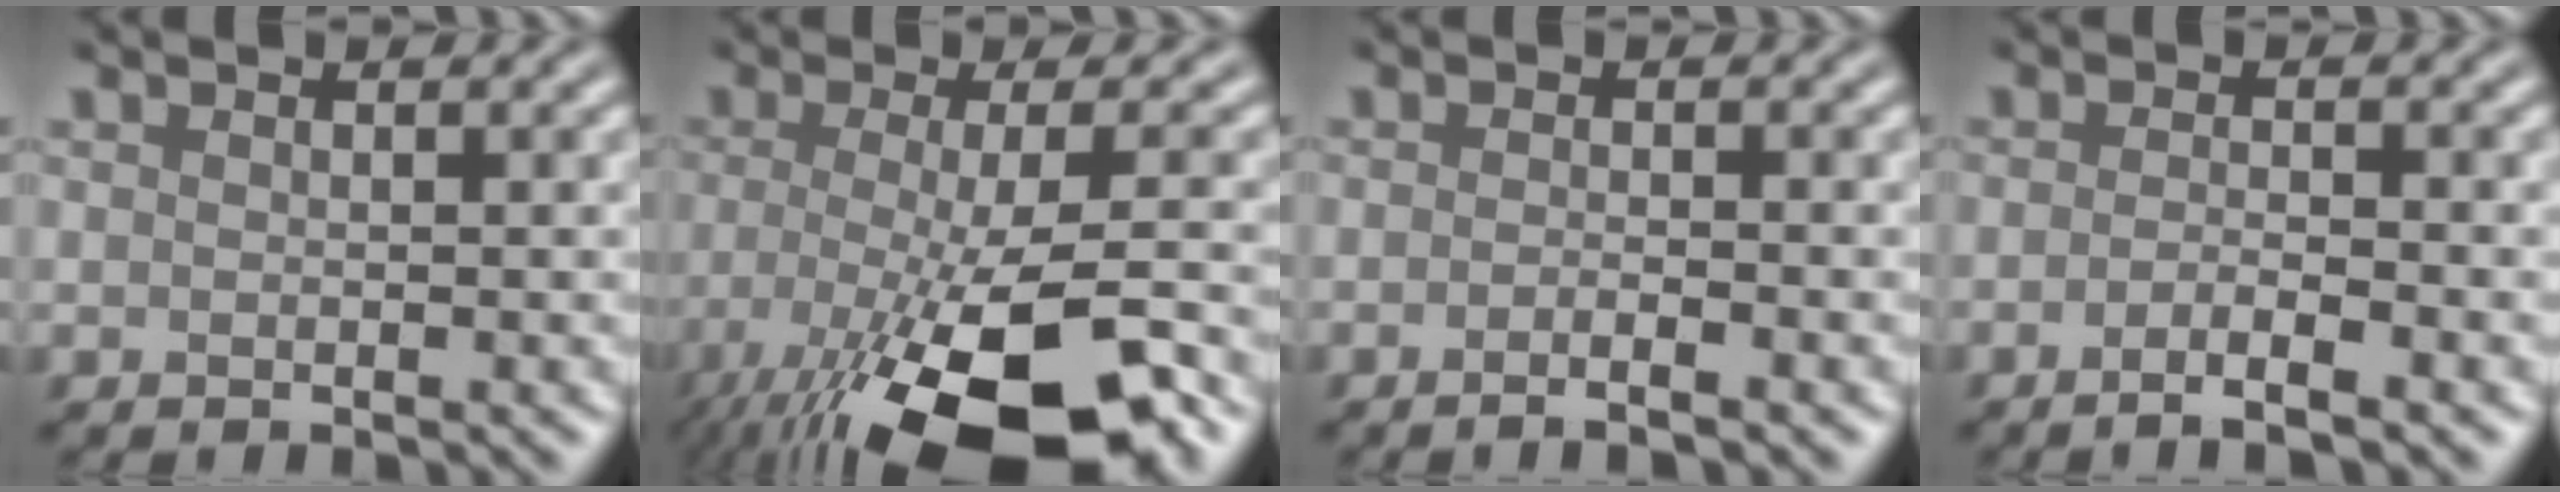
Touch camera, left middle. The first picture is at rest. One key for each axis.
{"total": 13.8, "fx": -7.1, "fy": 3.8, "fz": 11.2, "tx": -0.189, "ty": -0.030, "tz": -0.116}
{"total": 1.7, "fx": -1.1, "fy": 0.4, "fz": 1.3, "tx": -0.008, "ty": -0.007, "tz": -0.023}
{"total": 2.4, "fx": -1.6, "fy": 0.4, "fz": 1.8, "tx": -0.022, "ty": -0.003, "tz": -0.037}